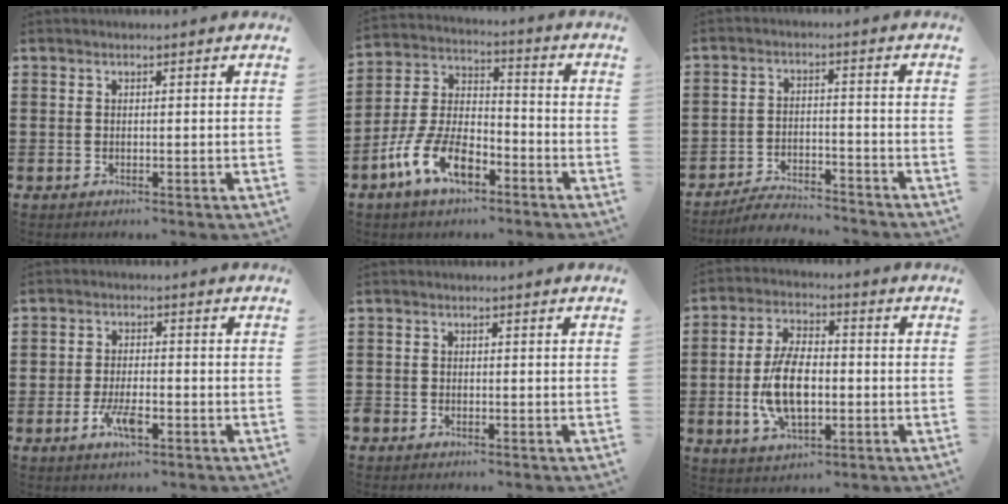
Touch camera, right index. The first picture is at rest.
{"total": 10.6, "force": [-6.0, 4.9, 7.2], "torque": [-0.169, 0.008, -0.117]}
{"total": 4.5, "force": [-4.4, 0.4, 0.8], "torque": [-0.017, 0.007, -0.087]}
{"total": 4.4, "force": [-2.0, 1.7, 3.6], "torque": [-0.079, -0.002, -0.040]}
{"total": 1.0, "force": [-0.8, 0.6, 0.1], "torque": [-0.002, 0.001, -0.018]}
{"total": 9.6, "force": [-1.5, 4.8, 8.2], "torque": [-0.174, 0.002, -0.030]}